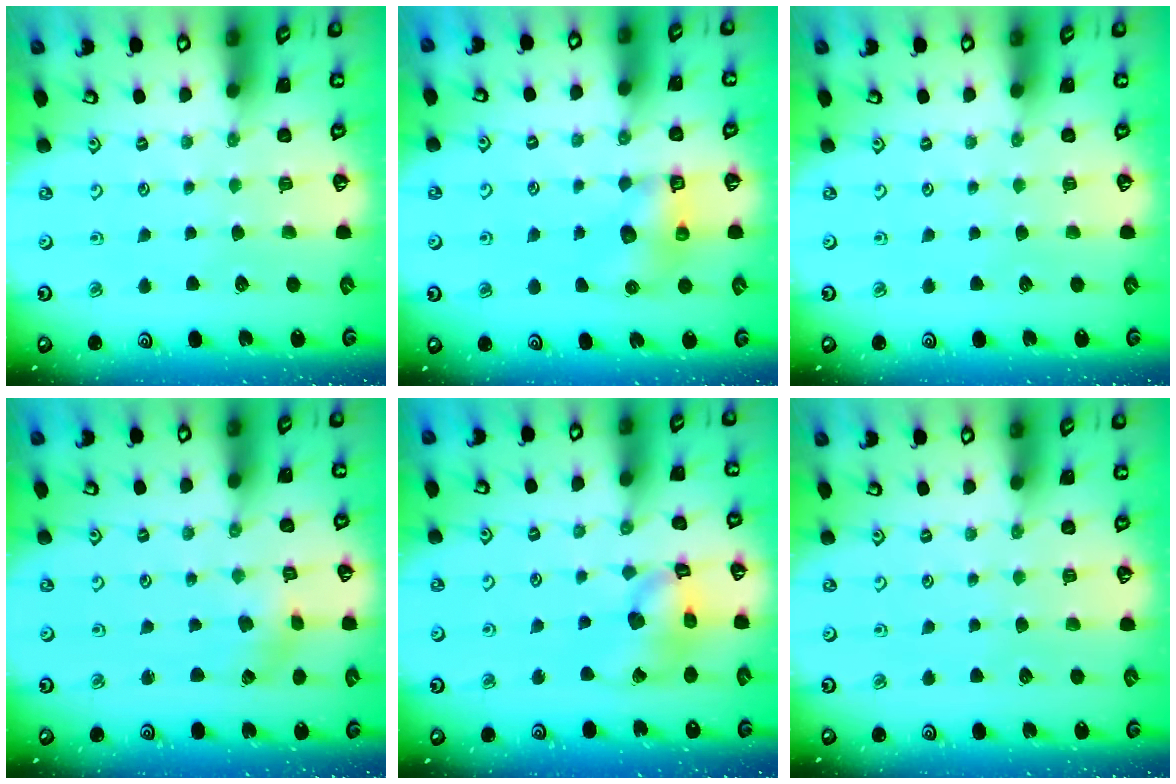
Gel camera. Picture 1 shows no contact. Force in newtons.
{"total": 7.0, "press": 7.0, "slide": 0.2}
{"total": 0.0}
{"total": 1.4, "press": 1.4, "slide": 0.1}
{"total": 13.4, "press": 13.2, "slide": 1.9}
{"total": 0.0}